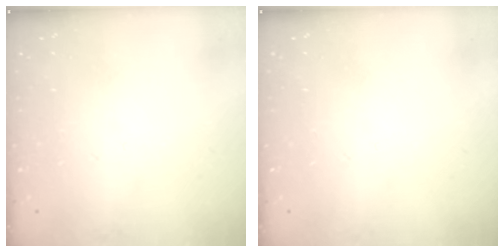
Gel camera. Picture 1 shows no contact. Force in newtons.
{"total": 0.0}